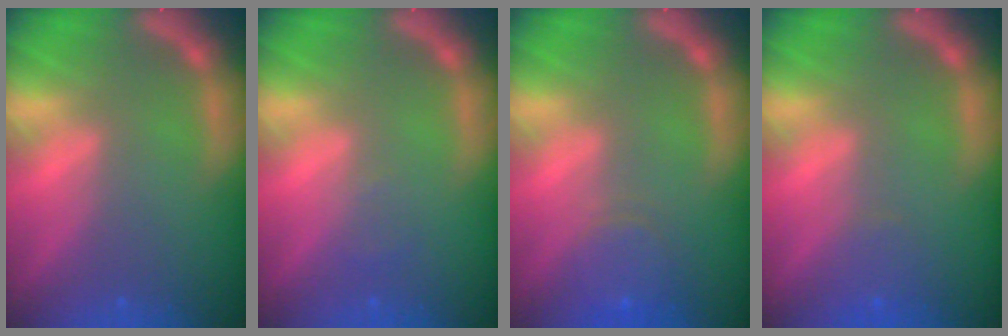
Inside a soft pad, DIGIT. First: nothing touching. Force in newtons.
{"total": 0.9}
{"total": 3.5}
{"total": 1.4}